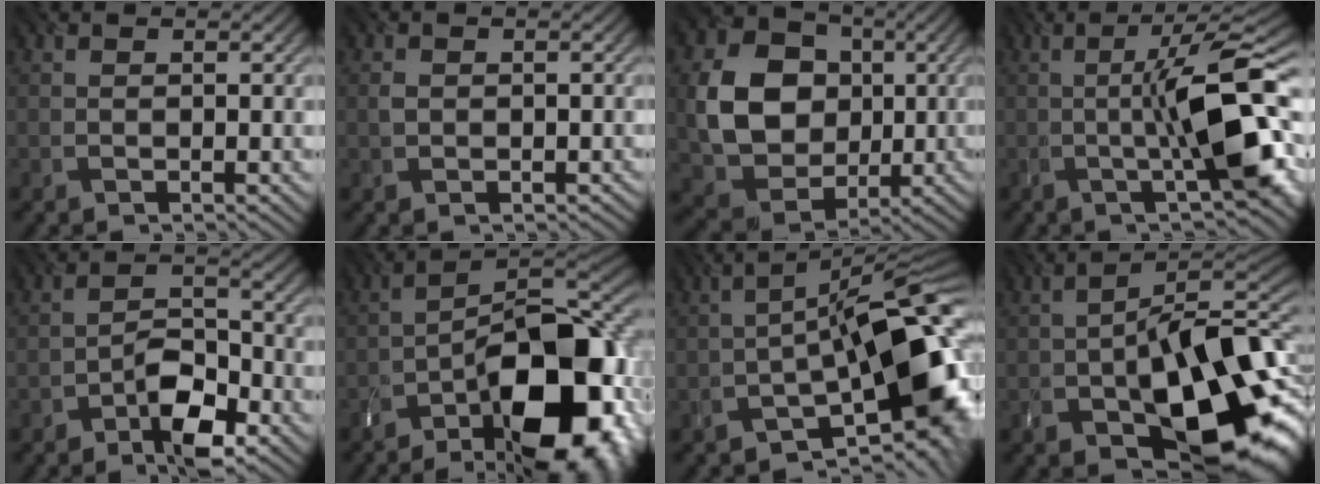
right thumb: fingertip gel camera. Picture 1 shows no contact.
{"total": 1.2, "force": [-0.1, 1.0, 0.7], "torque": [-0.018, -0.003, -0.003]}
{"total": 12.2, "force": [0.7, 10.0, 6.9], "torque": [-0.157, -0.001, 0.010]}
{"total": 13.0, "force": [-1.5, 2.4, 12.6], "torque": [-0.188, 0.015, -0.030]}
{"total": 7.6, "force": [-4.2, 3.3, 5.3], "torque": [-0.083, 0.009, -0.082]}
{"total": 18.4, "force": [-8.9, 8.0, 14.0], "torque": [-0.189, 0.000, -0.156]}
{"total": 14.0, "force": [-4.9, 5.3, 12.0], "torque": [-0.169, 0.002, -0.086]}
{"total": 18.1, "force": [-5.6, 9.4, 14.4], "torque": [-0.194, -0.024, -0.089]}